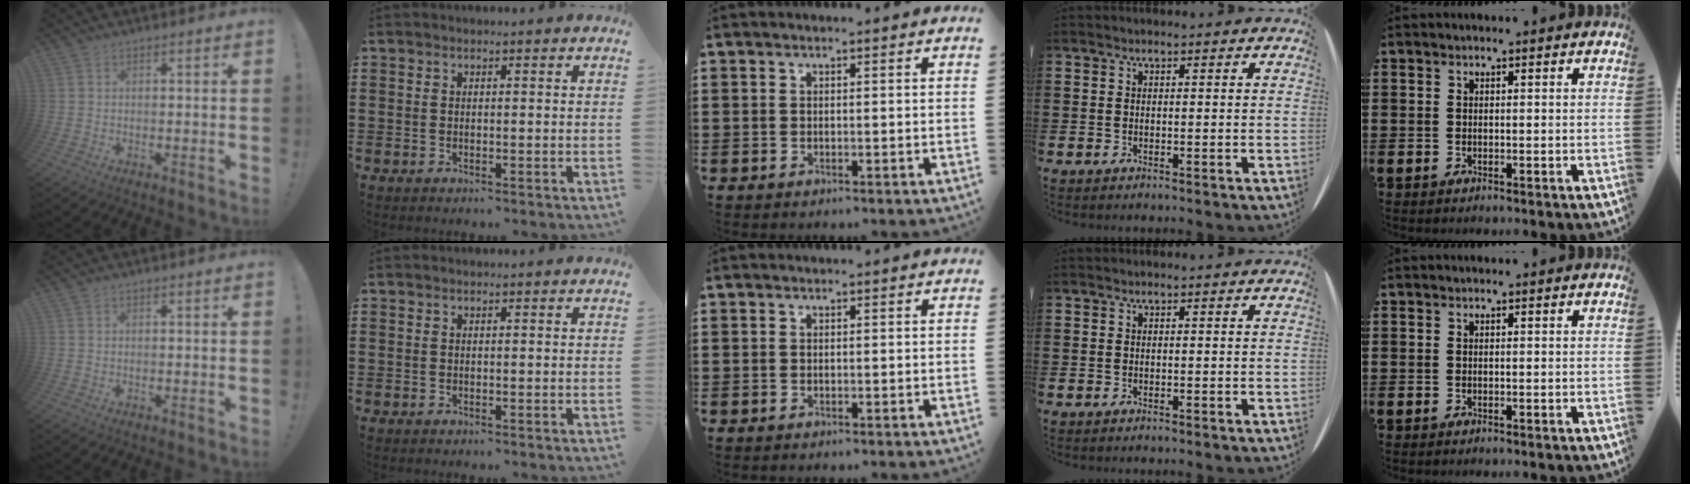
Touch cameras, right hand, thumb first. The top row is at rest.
{}